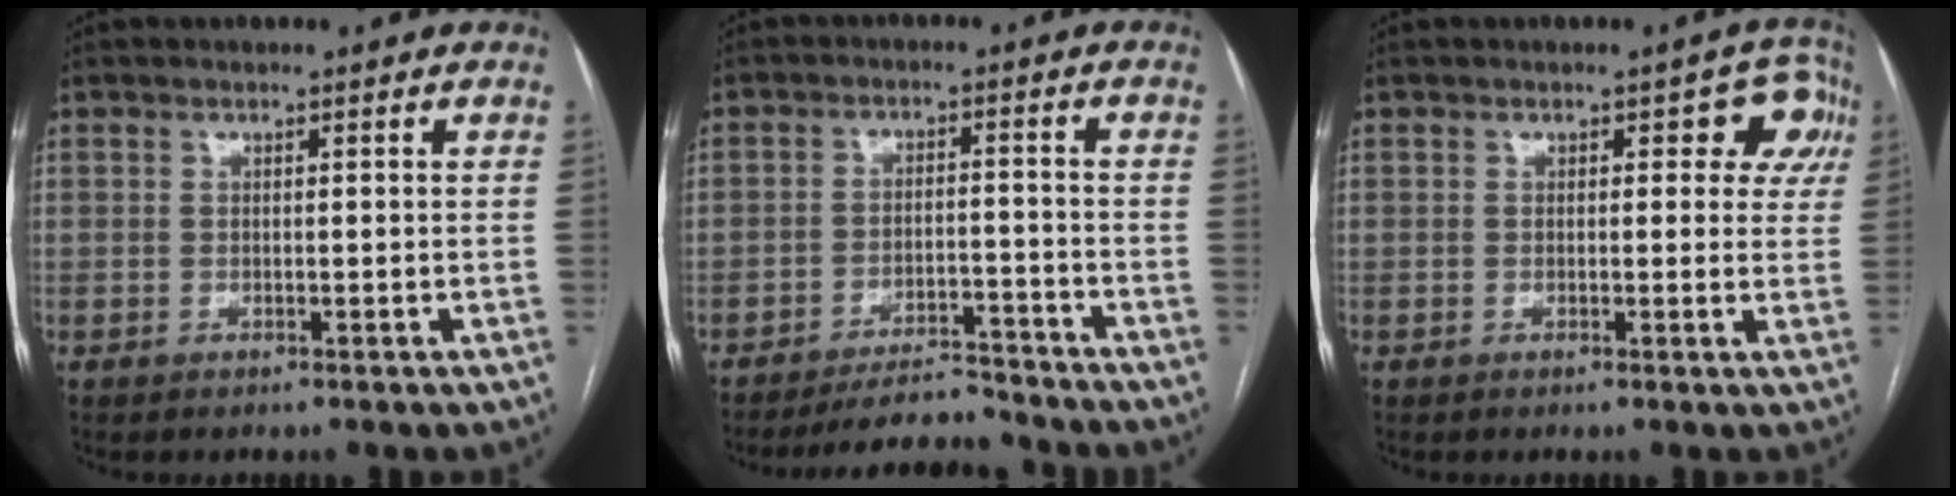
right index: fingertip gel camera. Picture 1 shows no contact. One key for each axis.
{"total": 7.6, "fx": -7.4, "fy": 1.1, "fz": 1.0, "tx": -0.011, "ty": 0.002, "tz": -0.122}
{"total": 5.2, "fx": 1.7, "fy": 2.9, "fz": 3.9, "tx": -0.014, "ty": 0.018, "tz": 0.010}